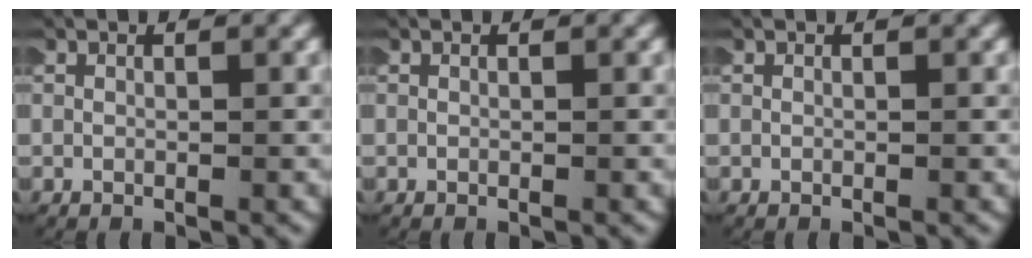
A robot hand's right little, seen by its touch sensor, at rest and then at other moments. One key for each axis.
{"total": 0.0}
{"total": 0.0}